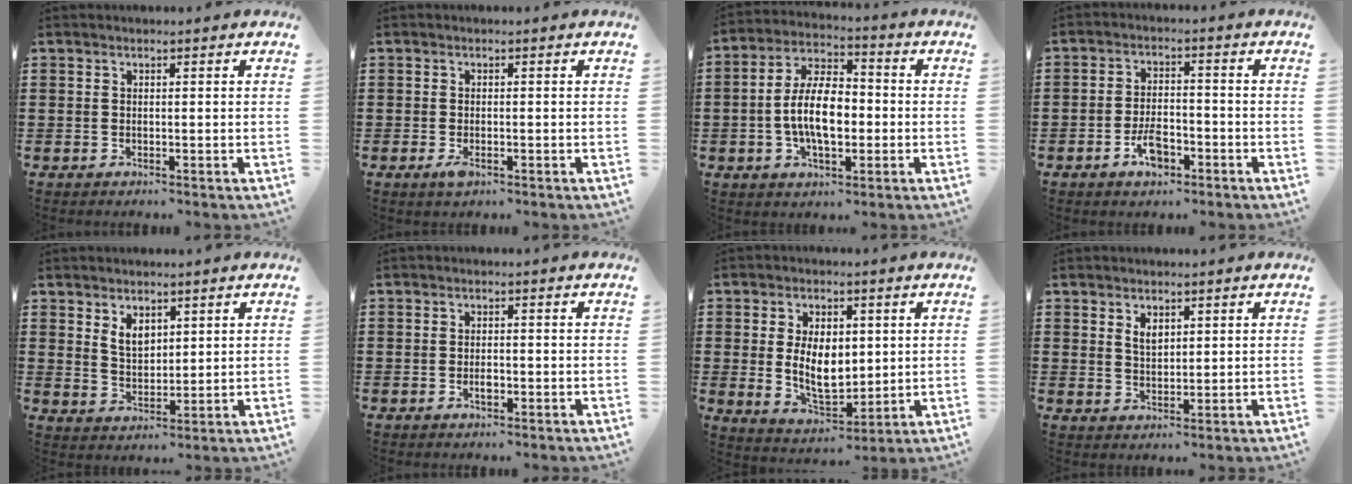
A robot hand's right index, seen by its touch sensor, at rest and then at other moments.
{"total": 1.4, "force": [-0.6, 0.6, 1.1], "torque": [-0.027, -0.004, -0.014]}
{"total": 9.6, "force": [-1.3, 4.9, 8.1], "torque": [-0.171, 0.003, -0.032]}
{"total": 5.3, "force": [-2.8, 2.5, 3.8], "torque": [-0.074, 0.005, -0.053]}
{"total": 3.8, "force": [2.2, 2.4, 2.0], "torque": [-0.048, 0.009, 0.040]}
{"total": 1.7, "force": [-0.7, 0.7, 1.4], "torque": [-0.027, 0.001, -0.013]}
{"total": 8.5, "force": [0.8, 5.1, 6.7], "torque": [-0.128, -0.003, 0.008]}
{"total": 2.4, "force": [1.4, 1.3, 1.4], "torque": [-0.031, 0.004, 0.026]}